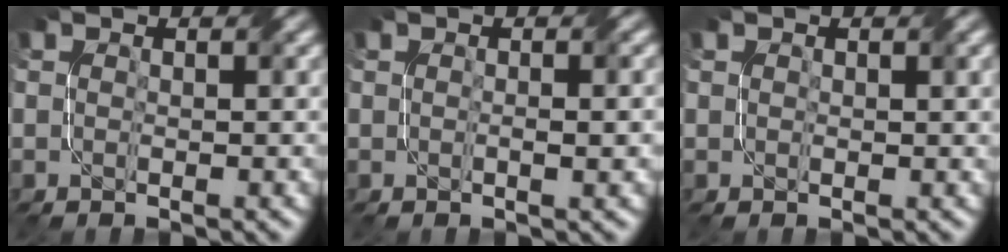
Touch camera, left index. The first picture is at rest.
{"total": 1.3, "force": [0.0, 0.2, 1.3], "torque": [-0.020, -0.001, -0.001]}
{"total": 0.9, "force": [0.6, 0.6, 0.3], "torque": [-0.007, 0.000, 0.013]}